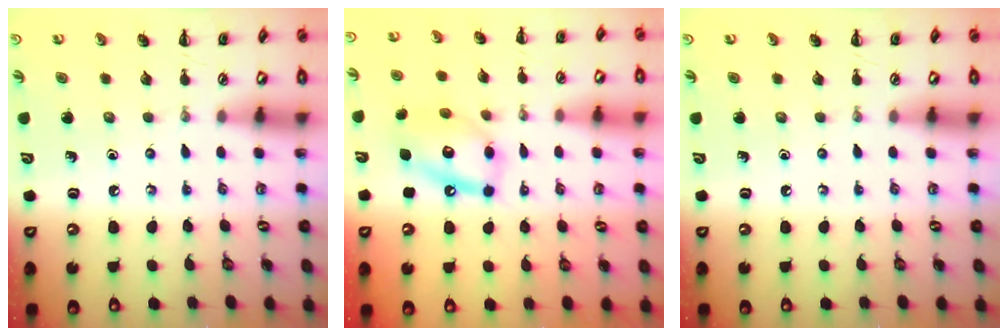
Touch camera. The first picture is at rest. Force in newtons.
{"total": 13.8, "press": 13.7, "slide": 1.9}
{"total": 0.0}